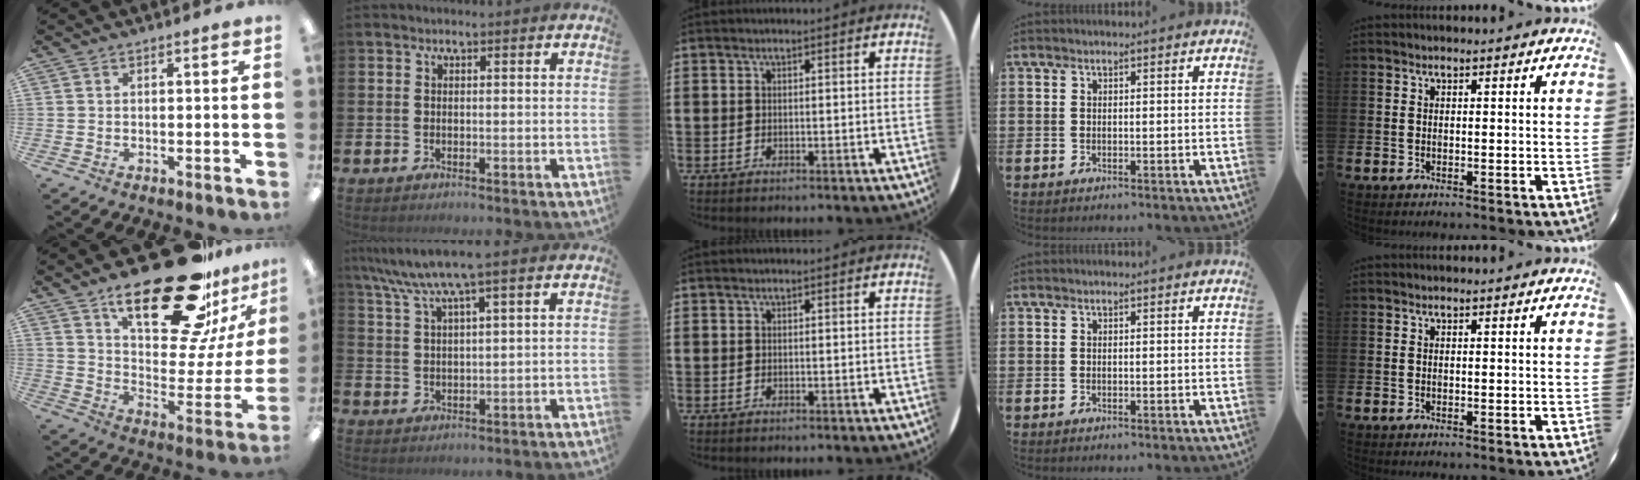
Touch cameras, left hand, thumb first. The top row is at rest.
{"thumb": {"total": 29.9, "force": [19.5, 11.3, 19.5], "torque": [-0.285, -0.121, 0.324]}, "index": {"total": 7.0, "force": [5.4, 0.2, 4.5], "torque": [-0.098, -0.016, 0.093]}}